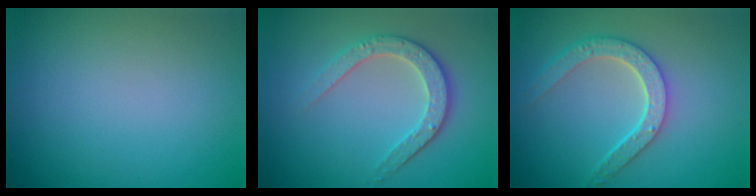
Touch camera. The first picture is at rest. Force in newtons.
{"total": 3.4, "press": 2.9, "slide": 1.8}
{"total": 4.4, "press": 3.5, "slide": 2.7}